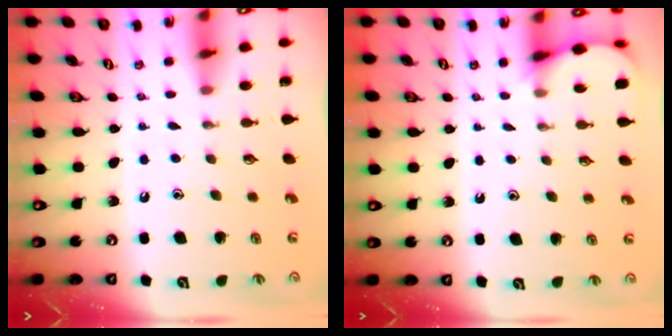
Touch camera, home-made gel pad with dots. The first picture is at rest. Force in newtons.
{"total": 2.8, "press": 2.8, "slide": 0.3}